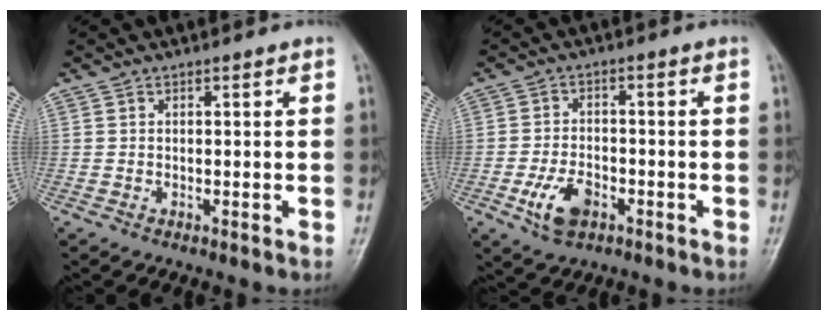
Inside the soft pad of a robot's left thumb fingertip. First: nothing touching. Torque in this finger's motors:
{"motor_torque": [0.39, 0.54, 0.91, 0.40, 0.07]}